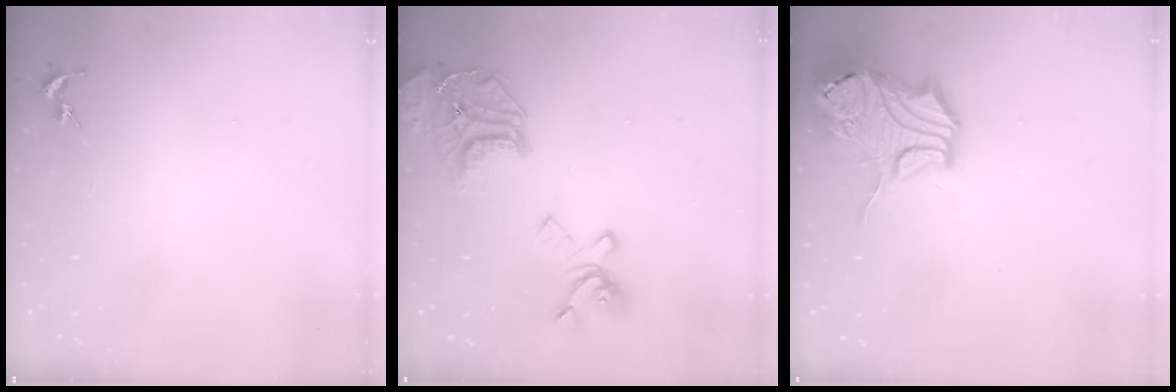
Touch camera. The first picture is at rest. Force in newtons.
{"total": 20.3, "press": 20.2, "slide": 2.2}
{"total": 15.2, "press": 15.0, "slide": 2.4}